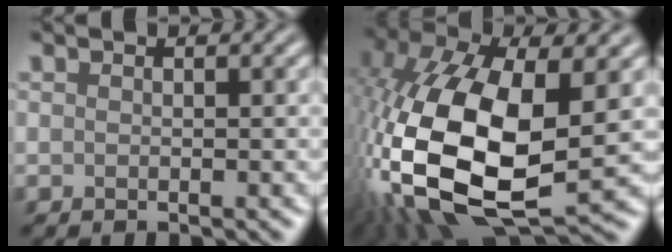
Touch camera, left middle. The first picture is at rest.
{"total": 16.2, "force": [-2.0, 8.2, 13.8], "torque": [-0.315, -0.010, -0.033]}